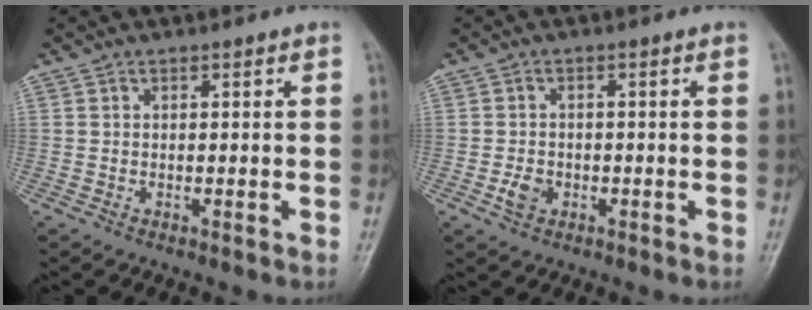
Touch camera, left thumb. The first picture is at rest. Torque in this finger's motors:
{"motor_torque": [-0.05, 0.09, 0.01, 0.00, 0.00]}